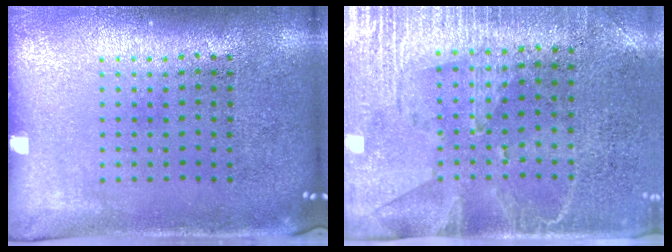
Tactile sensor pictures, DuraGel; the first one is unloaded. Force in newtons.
{"total": 2.9, "press": 2.5, "slide": 1.4}